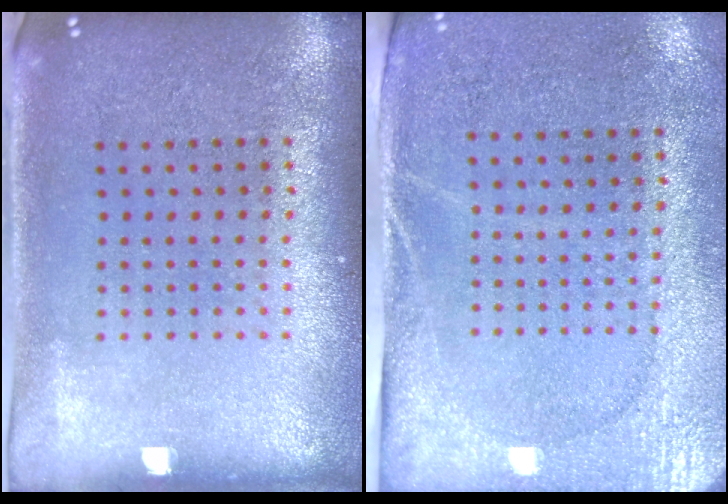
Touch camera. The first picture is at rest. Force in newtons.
{"total": 2.7, "press": 2.2, "slide": 1.5}